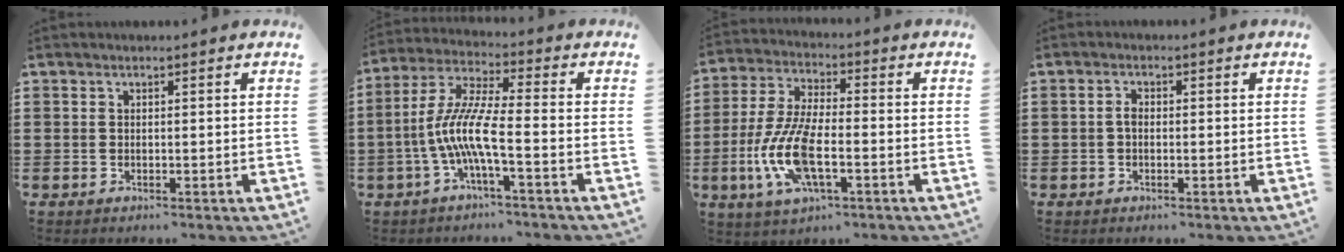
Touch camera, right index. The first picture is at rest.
{"total": 9.0, "force": [-3.2, 1.2, 8.4], "torque": [-0.192, -0.018, -0.068]}
{"total": 11.1, "force": [-3.4, 4.1, 9.7], "torque": [-0.227, -0.018, -0.065]}
{"total": 1.7, "force": [-0.2, 0.9, 1.4], "torque": [-0.028, 0.002, -0.005]}